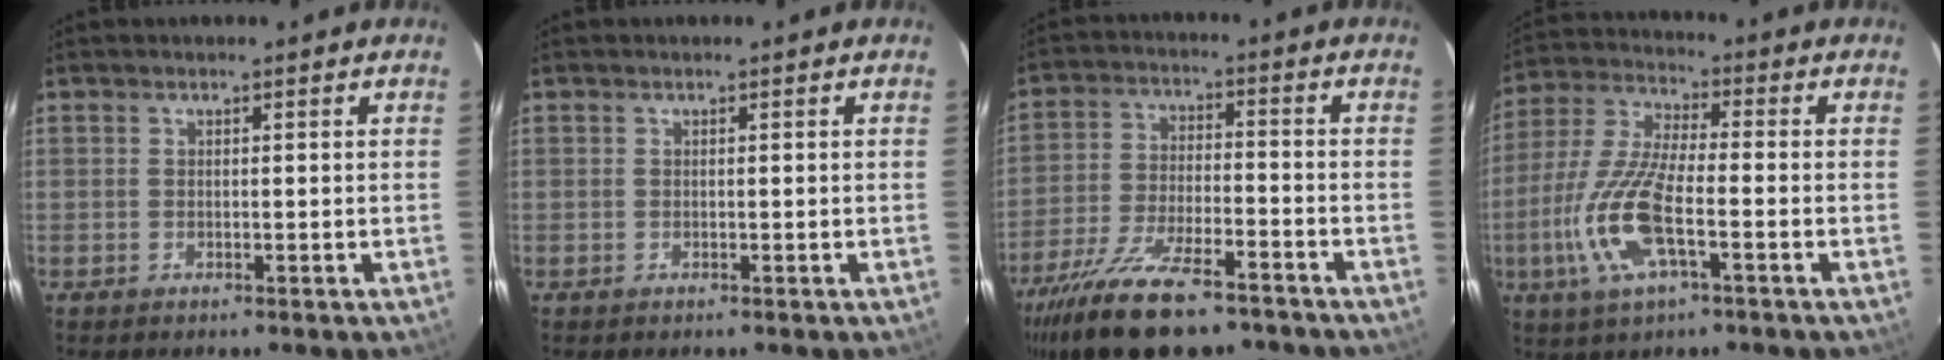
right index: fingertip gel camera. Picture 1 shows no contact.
{"total": 0.0}
{"total": 19.1, "force": [-14.6, 5.9, 10.9], "torque": [-0.221, -0.040, -0.243]}
{"total": 14.3, "force": [-4.7, 4.3, 12.8], "torque": [-0.283, -0.008, -0.095]}